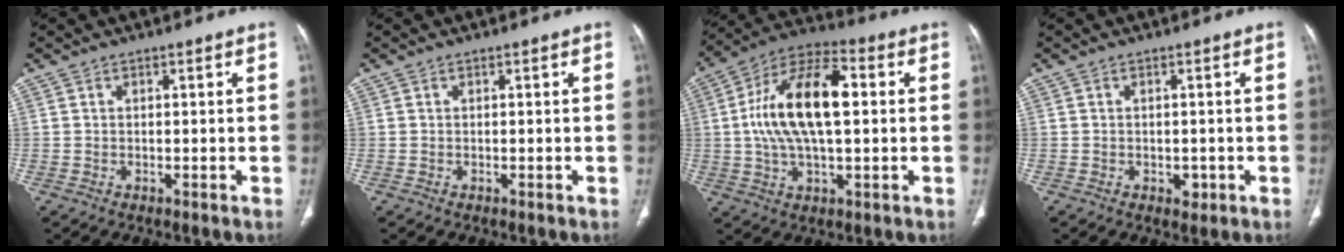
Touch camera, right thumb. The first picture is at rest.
{"total": 0.0}
{"total": 18.1, "force": [1.7, 8.6, 15.9], "torque": [-0.292, 0.026, 0.024]}
{"total": 1.9, "force": [-0.6, 1.3, 1.2], "torque": [-0.007, 0.001, -0.004]}